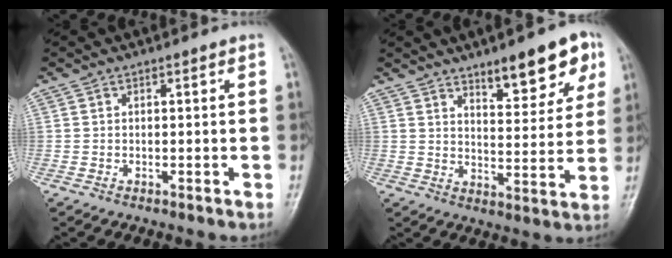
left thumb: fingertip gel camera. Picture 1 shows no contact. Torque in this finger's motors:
{"motor_torque": [0.38, 0.46, 0.35, -0.31, 0.08]}